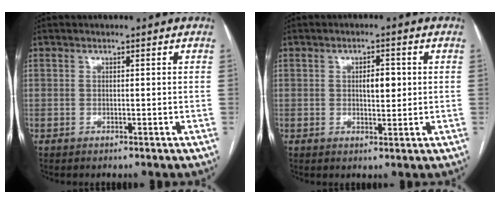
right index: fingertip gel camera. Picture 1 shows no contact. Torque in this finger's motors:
{"motor_torque": [0.79, 0.14, 0.27, 0.02]}